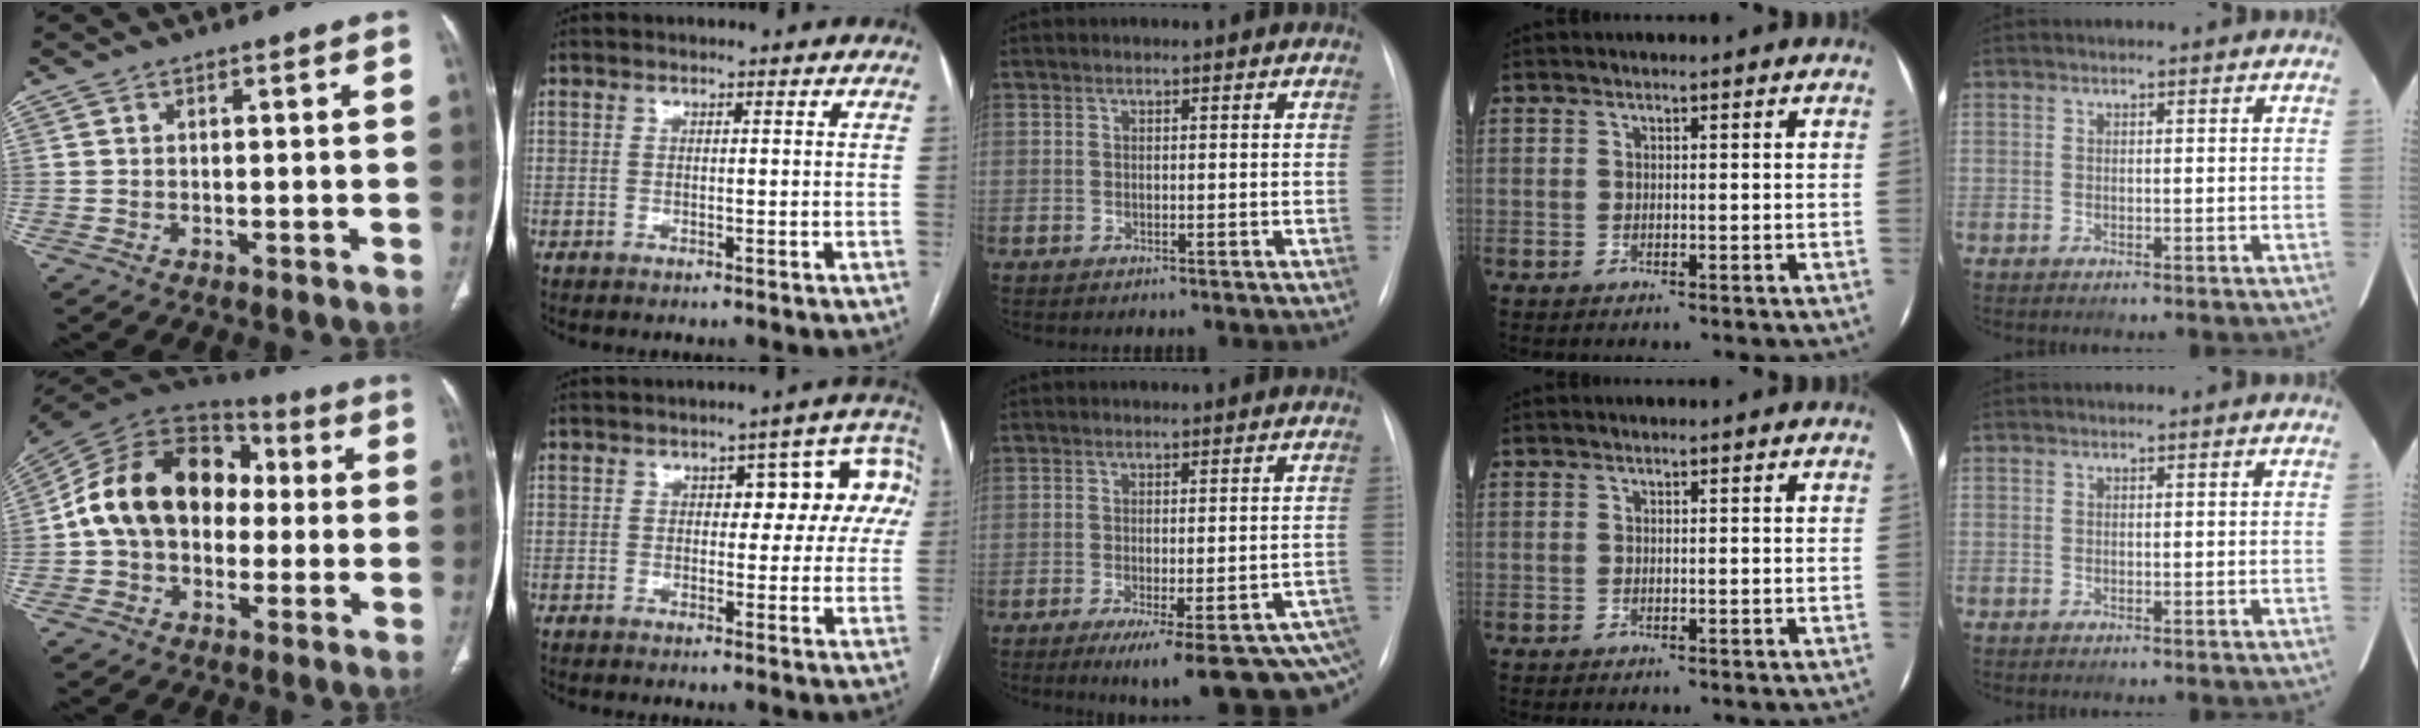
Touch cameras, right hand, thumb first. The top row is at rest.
{"thumb": {"total": 19.4, "force": [0.7, 14.2, 13.2], "torque": [-0.210, 0.045, 0.002]}, "index": {"total": 9.6, "force": [2.1, 4.8, 8.0], "torque": [-0.074, 0.040, 0.024]}, "middle": {"total": 17.3, "force": [-12.4, 2.7, 11.8], "torque": [-0.080, 0.002, -0.148]}}